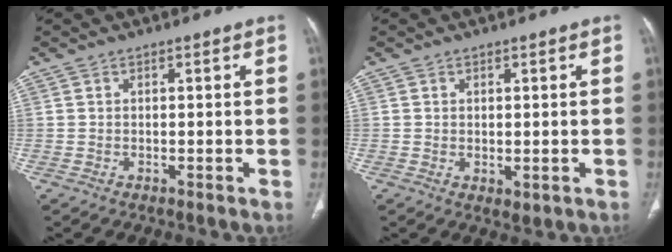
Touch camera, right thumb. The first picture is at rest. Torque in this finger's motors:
{"motor_torque": [-0.23, 0.24, -0.31, 0.12, 0.00]}